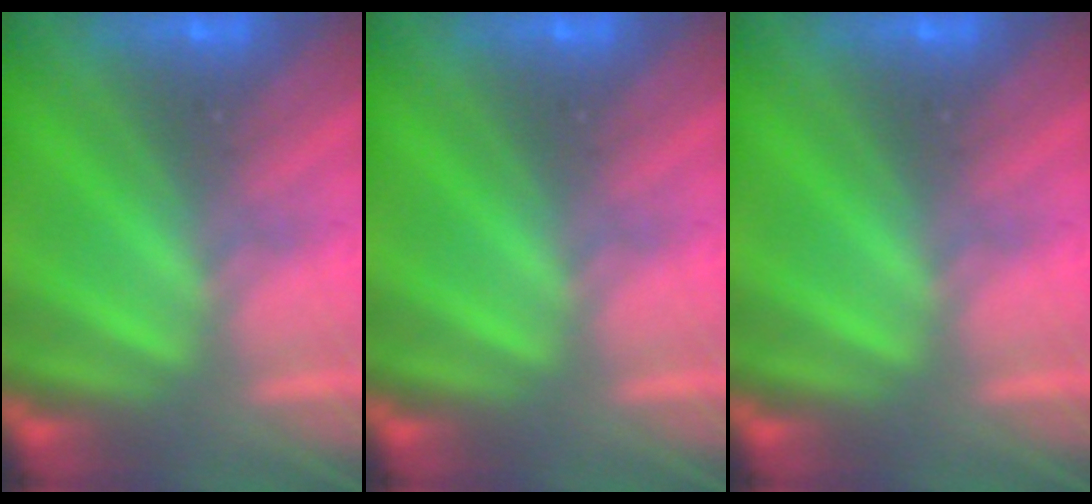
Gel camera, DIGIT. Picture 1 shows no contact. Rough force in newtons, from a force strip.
{"total": 0.0}
{"total": 0.0}